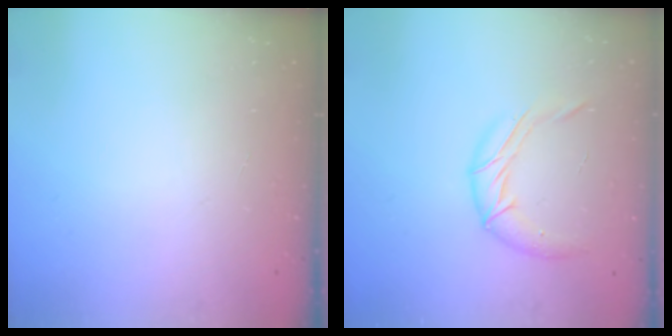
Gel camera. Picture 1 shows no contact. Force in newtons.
{"total": 10.8, "press": 10.7, "slide": 1.3}